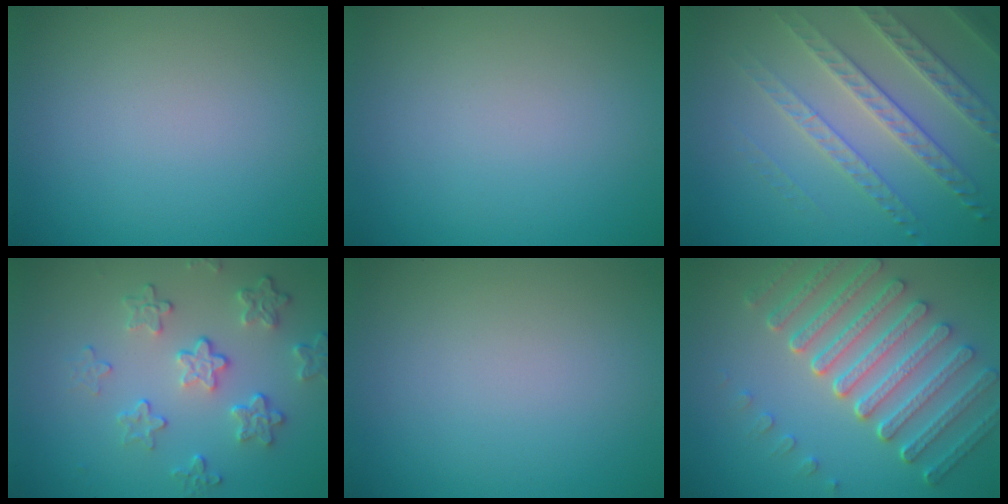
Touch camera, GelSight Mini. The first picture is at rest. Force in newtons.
{"total": 0.0}
{"total": 4.7, "press": 4.0, "slide": 2.5}
{"total": 4.4, "press": 3.3, "slide": 2.9}
{"total": 0.0}
{"total": 7.3, "press": 5.5, "slide": 4.9}